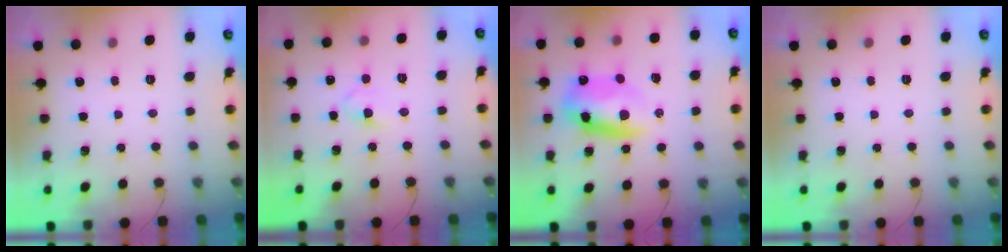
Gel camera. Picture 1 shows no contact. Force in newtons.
{"total": 3.1, "press": 2.9, "slide": 1.0}
{"total": 10.4, "press": 10.1, "slide": 2.6}
{"total": 0.0}